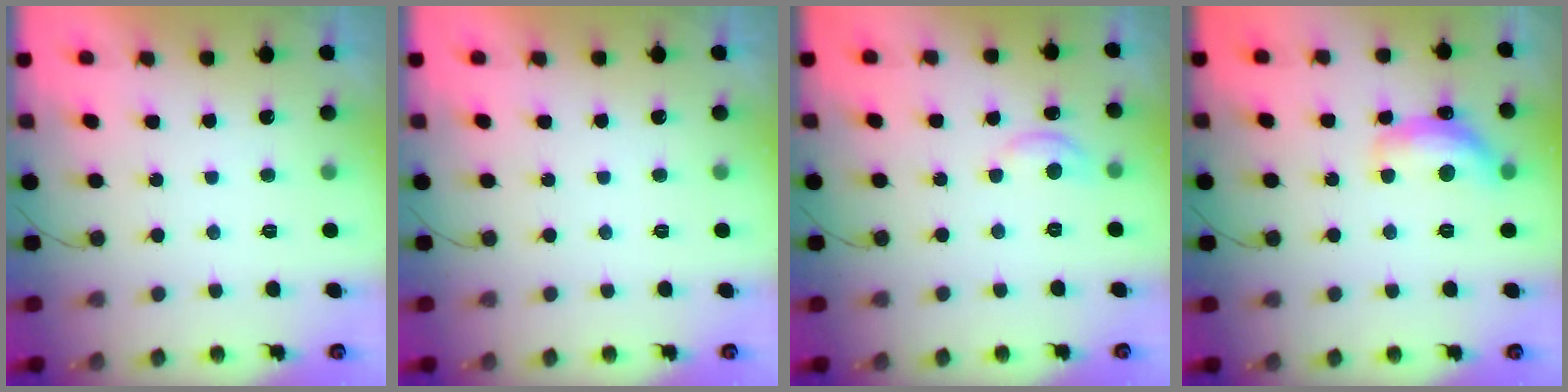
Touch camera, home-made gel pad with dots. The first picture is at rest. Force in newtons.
{"total": 0.0}
{"total": 7.2, "press": 7.1, "slide": 0.8}
{"total": 14.2, "press": 14.2, "slide": 1.0}